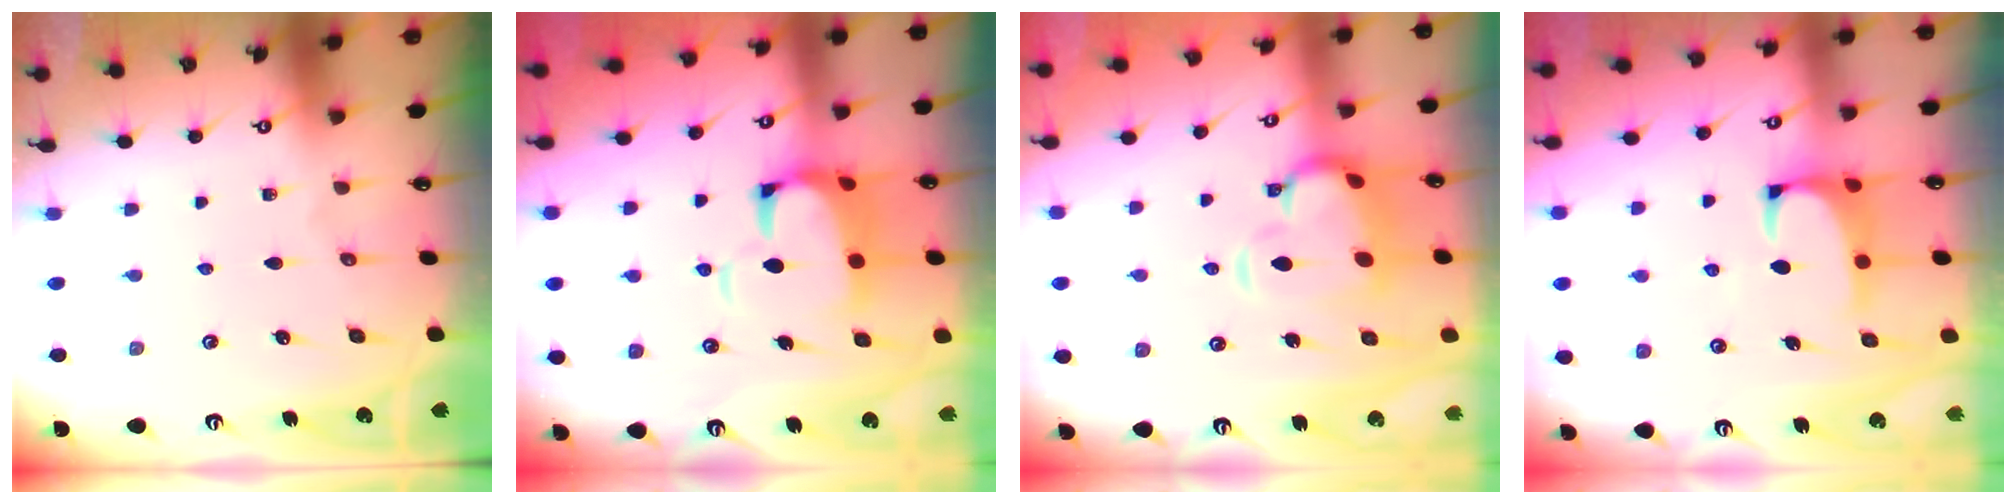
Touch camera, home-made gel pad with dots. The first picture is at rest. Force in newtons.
{"total": 6.9, "press": 6.7, "slide": 1.6}
{"total": 7.1, "press": 6.9, "slide": 1.8}
{"total": 1.6, "press": 1.4, "slide": 0.7}